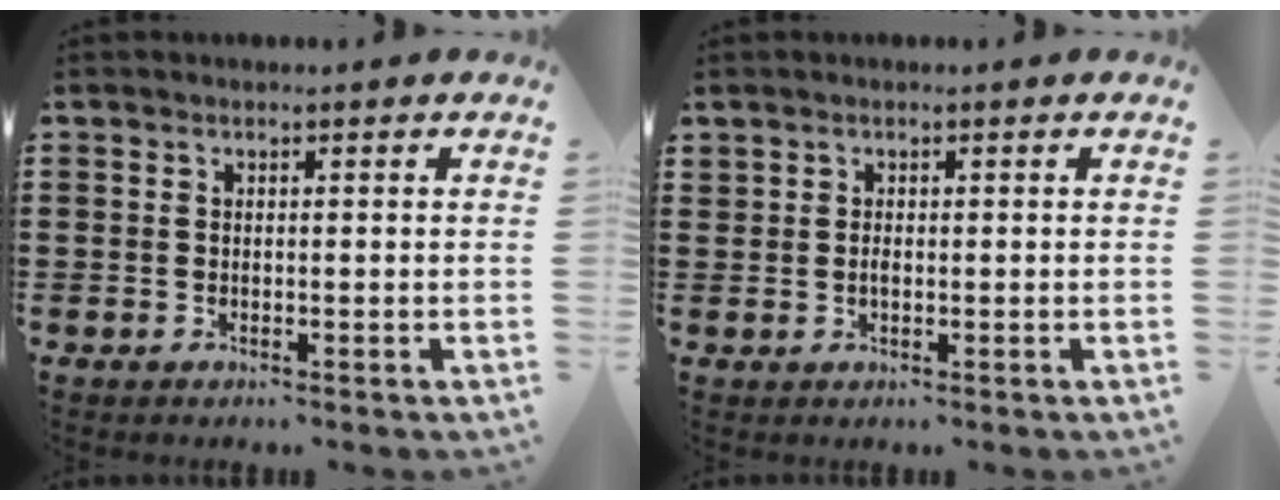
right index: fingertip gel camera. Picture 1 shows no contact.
{"total": 0.7, "force": [-0.1, 0.5, 0.6], "torque": [-0.013, -0.001, -0.001]}